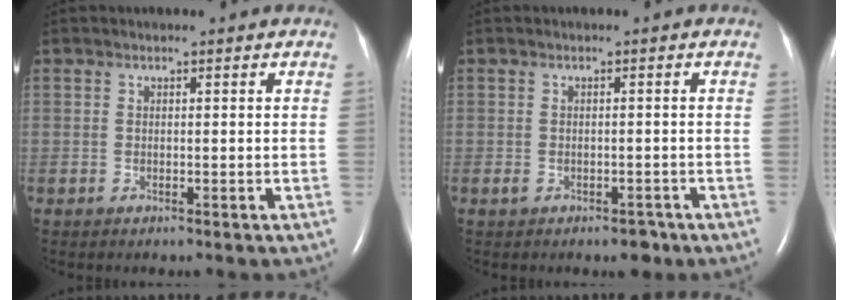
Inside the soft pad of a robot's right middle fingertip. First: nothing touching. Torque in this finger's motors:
{"motor_torque": [-0.09, 0.00, 0.06, 0.01]}